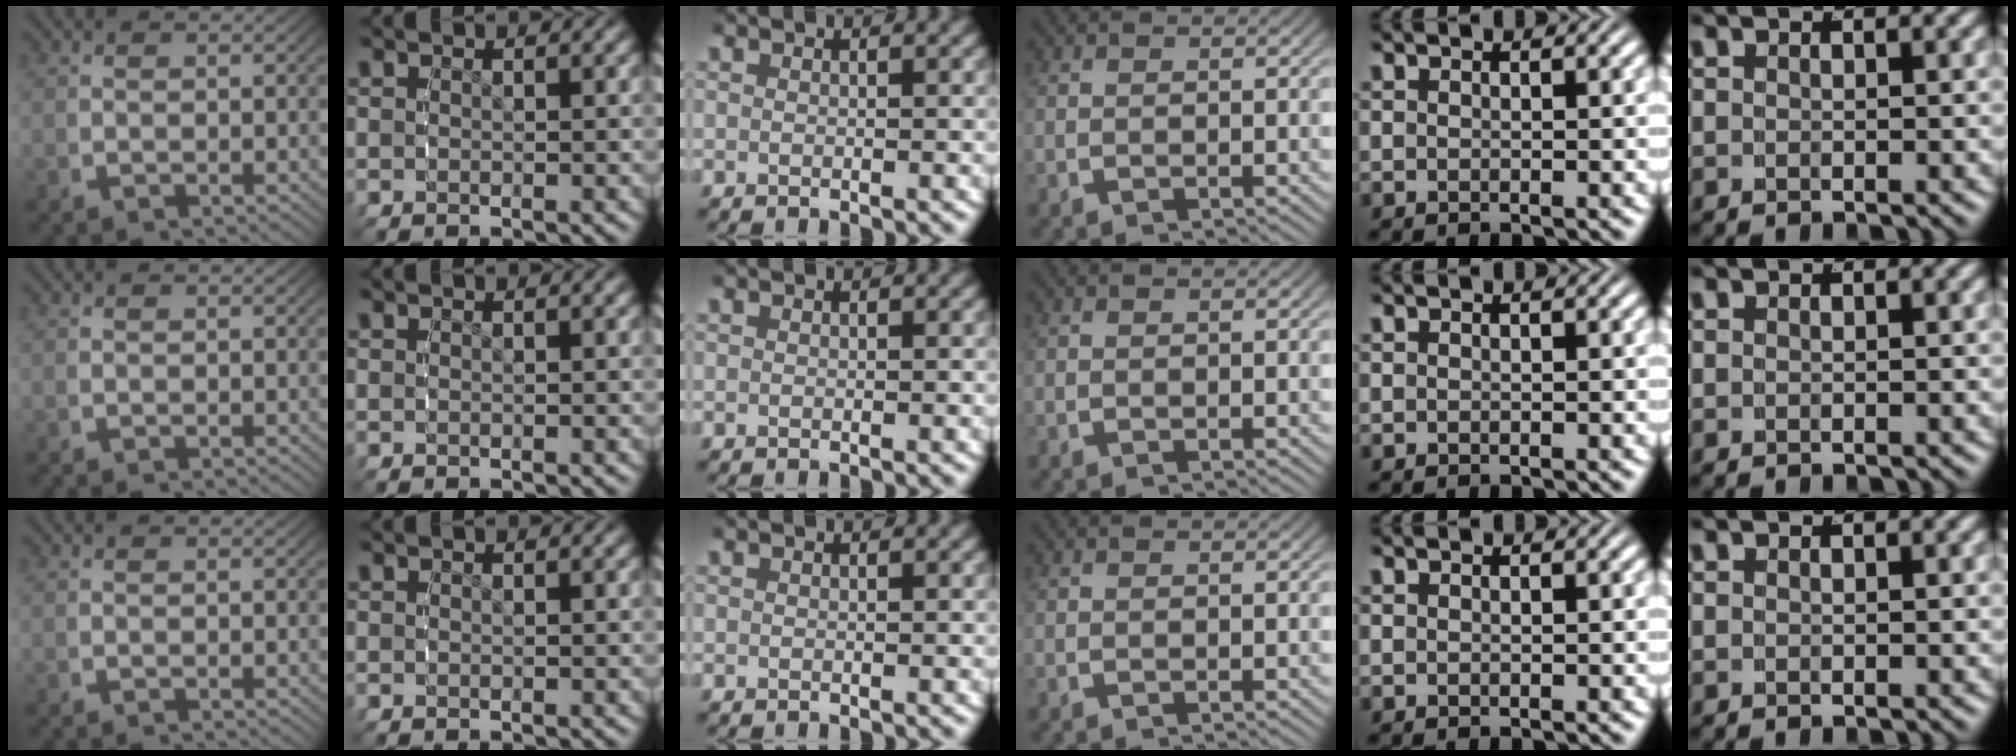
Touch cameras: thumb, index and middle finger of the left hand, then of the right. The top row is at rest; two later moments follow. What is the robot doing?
{"motion": "reach", "object": "pen bag"}